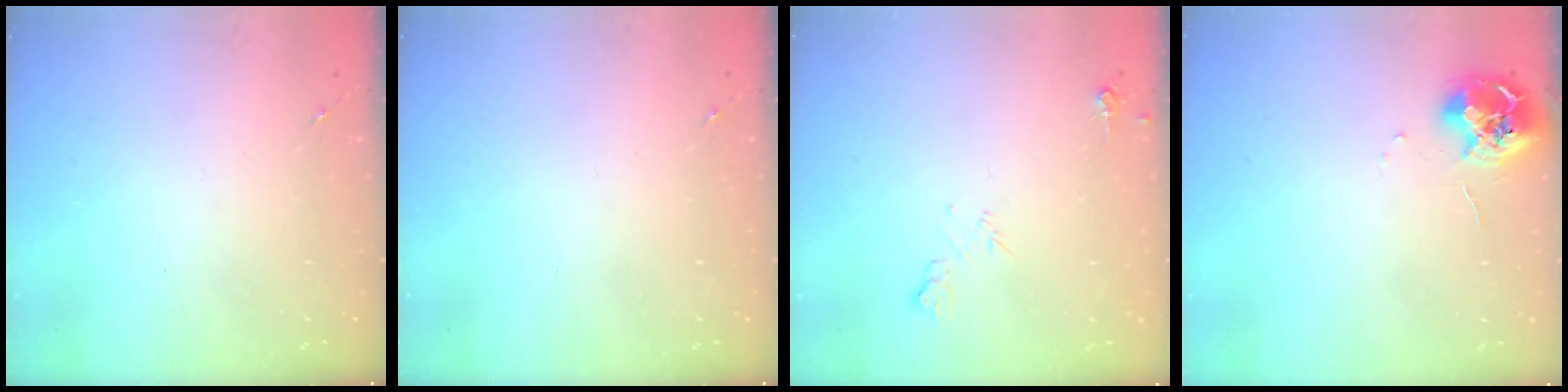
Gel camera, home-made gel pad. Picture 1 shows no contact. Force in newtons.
{"total": 0.0}
{"total": 6.4, "press": 6.3, "slide": 1.2}
{"total": 9.6, "press": 9.5, "slide": 0.6}